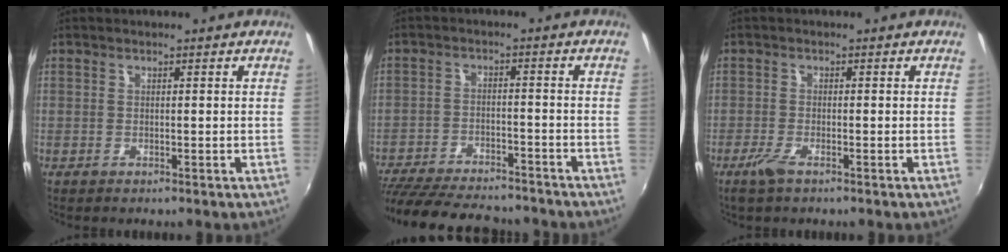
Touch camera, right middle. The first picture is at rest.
{"total": 21.2, "force": [-18.0, 6.3, 9.3], "torque": [-0.201, -0.021, -0.265]}
{"total": 2.9, "force": [-2.0, 0.5, 2.1], "torque": [-0.051, -0.008, -0.040]}